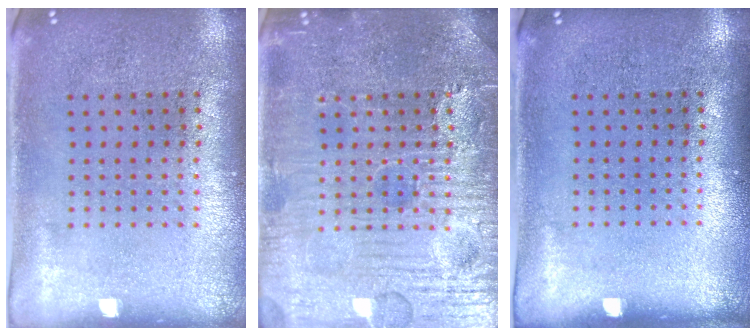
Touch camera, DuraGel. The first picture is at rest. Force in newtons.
{"total": 4.8, "press": 4.7, "slide": 0.5}
{"total": 0.0}